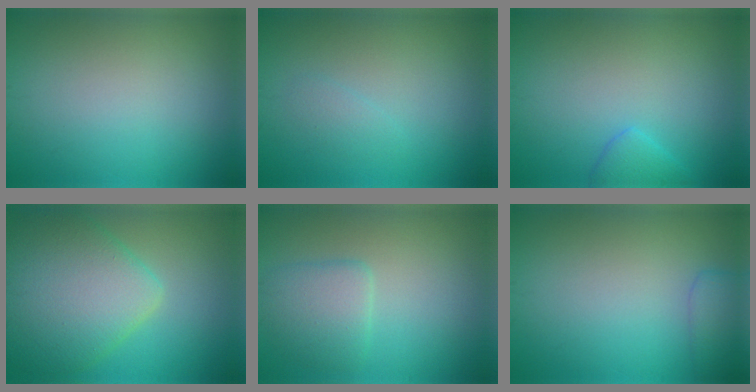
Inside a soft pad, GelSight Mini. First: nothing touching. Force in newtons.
{"total": 1.0, "press": 1.0, "slide": 0.1}
{"total": 1.7, "press": 1.7, "slide": 0.1}
{"total": 8.3, "press": 8.3, "slide": 0.3}
{"total": 2.9, "press": 2.9, "slide": 0.3}
{"total": 2.3, "press": 2.3, "slide": 0.2}